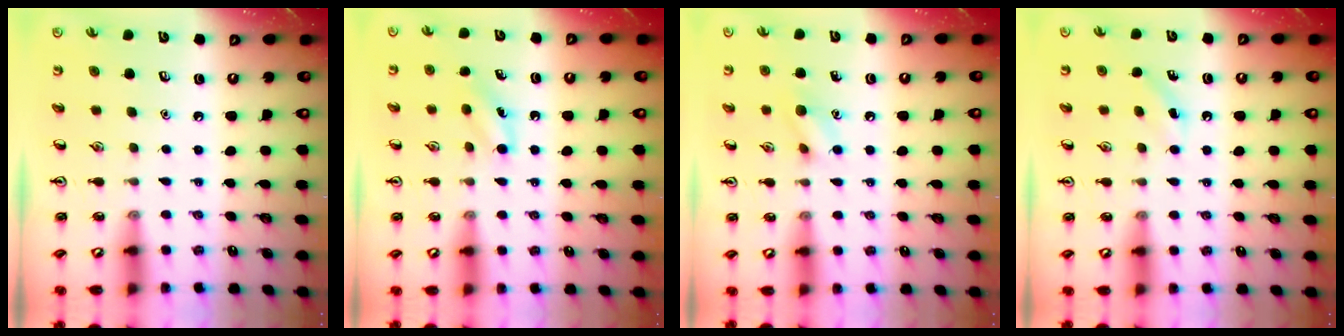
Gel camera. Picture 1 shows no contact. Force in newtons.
{"total": 6.6, "press": 6.2, "slide": 2.1}
{"total": 7.5, "press": 7.3, "slide": 1.3}
{"total": 2.8, "press": 2.6, "slide": 0.9}